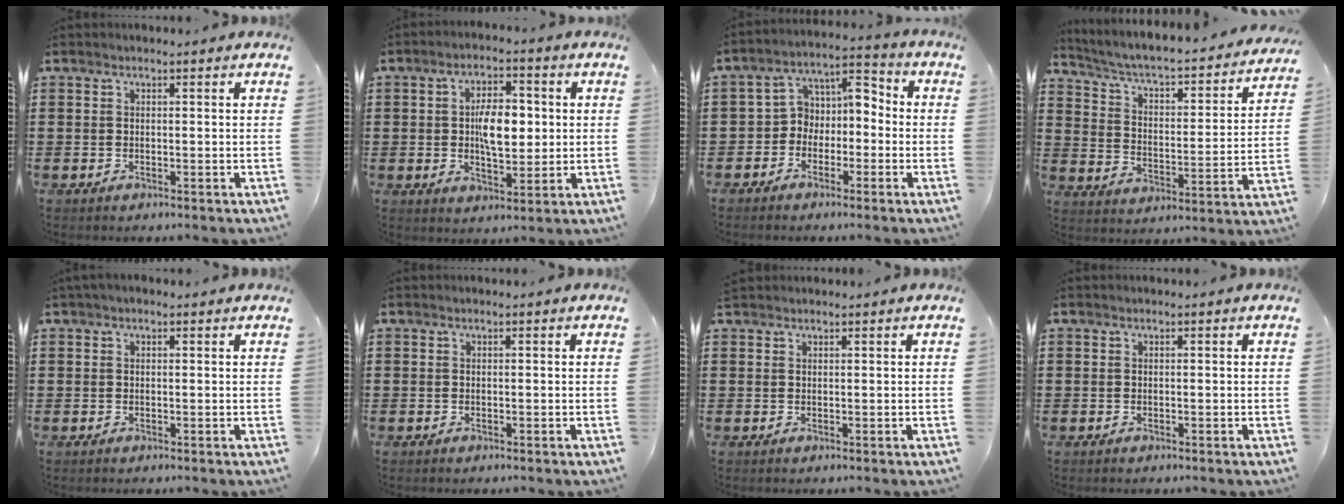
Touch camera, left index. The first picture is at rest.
{"total": 7.3, "force": [0.5, 3.5, 6.4], "torque": [-0.108, 0.007, 0.002]}
{"total": 4.6, "force": [-1.7, 4.1, 1.3], "torque": [-0.038, 0.004, -0.043]}
{"total": 3.5, "force": [2.7, 0.6, 2.1], "torque": [-0.058, -0.032, 0.032]}
{"total": 0.8, "force": [0.2, 0.5, 0.6], "torque": [-0.012, 0.006, 0.004]}
{"total": 0.0}
{"total": 0.8, "force": [0.8, 0.2, 0.0], "torque": [-0.003, 0.000, 0.017]}
{"total": 0.0}